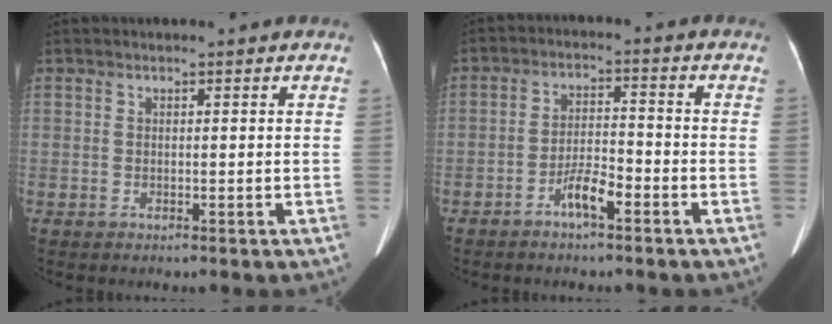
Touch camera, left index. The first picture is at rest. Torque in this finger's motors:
{"motor_torque": [0.13, 0.23, 0.06, 0.01]}